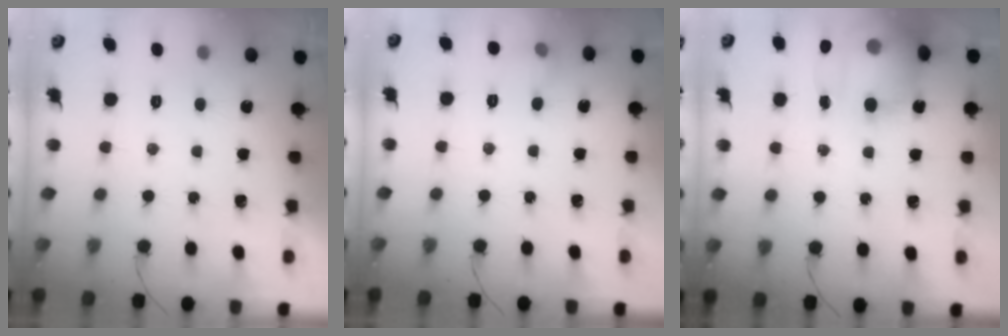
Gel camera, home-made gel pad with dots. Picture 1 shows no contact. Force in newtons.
{"total": 6.0, "press": 5.8, "slide": 1.7}
{"total": 18.2, "press": 17.9, "slide": 3.3}